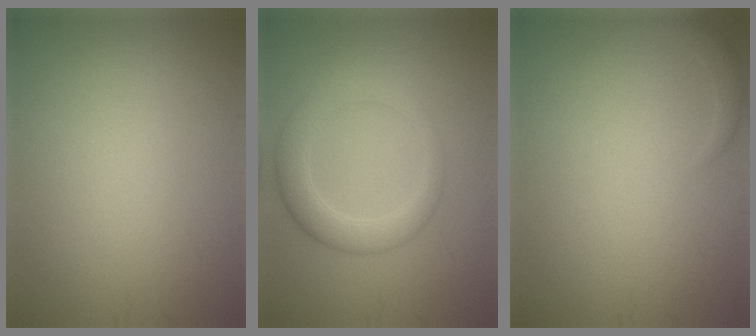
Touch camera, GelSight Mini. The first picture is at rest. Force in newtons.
{"total": 4.0, "press": 3.9, "slide": 0.5}
{"total": 1.7, "press": 1.6, "slide": 0.2}